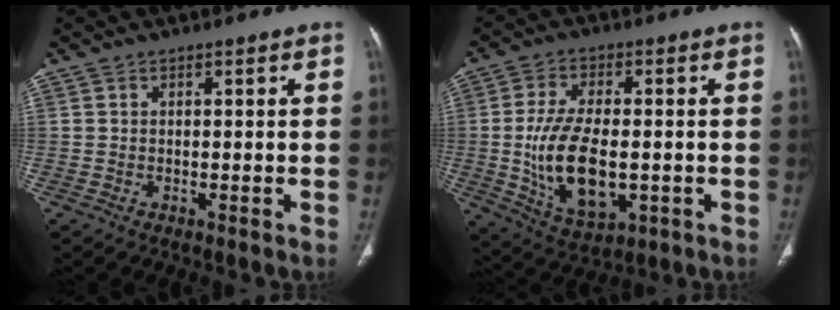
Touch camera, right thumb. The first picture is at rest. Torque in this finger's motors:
{"motor_torque": [-0.50, 1.60, 0.71, 0.88, 0.42]}